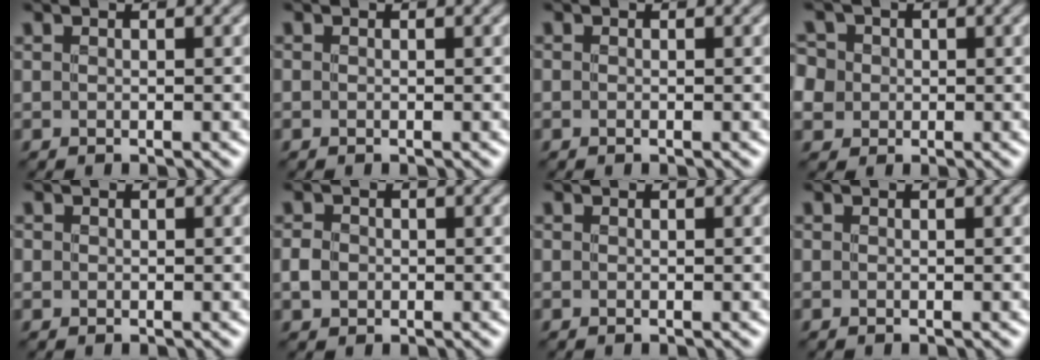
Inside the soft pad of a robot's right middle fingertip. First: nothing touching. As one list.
[{"total": 0.0}, {"total": 0.0}, {"total": 7.0, "force": [0.5, 6.3, 3.0], "torque": [-0.069, 0.034, -0.023]}, {"total": 0.7, "force": [0.0, 0.7, 0.1], "torque": [0.004, -0.002, -0.002]}, {"total": 1.8, "force": [-0.3, 1.6, 0.9], "torque": [-0.016, -0.001, -0.012]}, {"total": 0.0}, {"total": 0.0}]